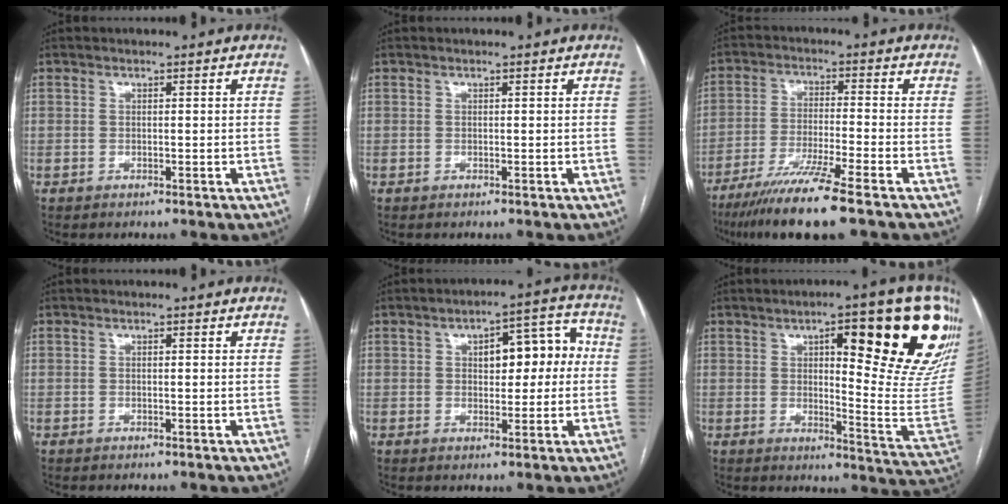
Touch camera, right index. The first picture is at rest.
{"total": 0.0}
{"total": 11.1, "force": [-8.0, -0.9, 7.7], "torque": [-0.138, -0.033, -0.138]}
{"total": 0.0}
{"total": 8.5, "force": [1.3, 3.9, 7.5], "torque": [-0.092, 0.039, 0.020]}
{"total": 23.0, "force": [11.1, 4.4, 19.7], "torque": [-0.203, -0.003, 0.142]}